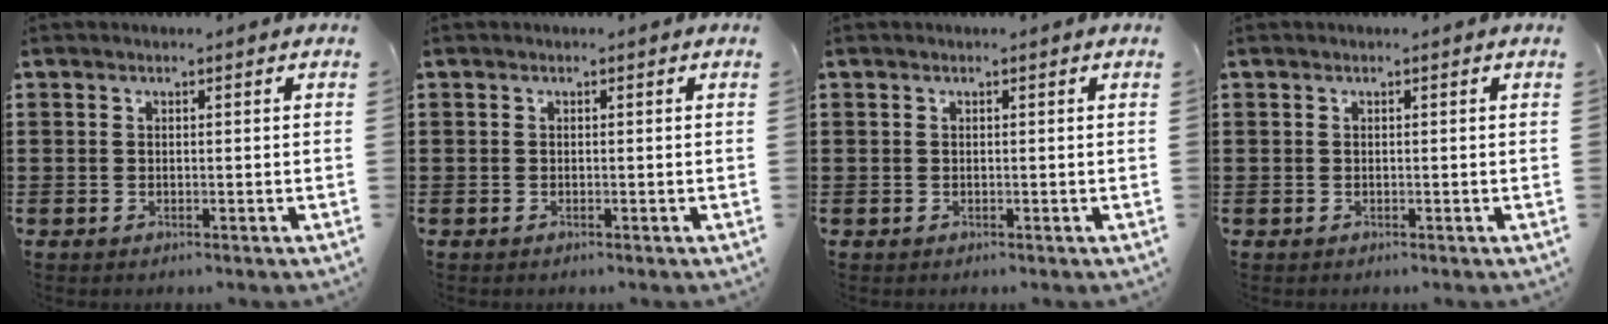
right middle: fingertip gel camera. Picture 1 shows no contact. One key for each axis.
{"total": 0.0}
{"total": 0.0}
{"total": 0.0}